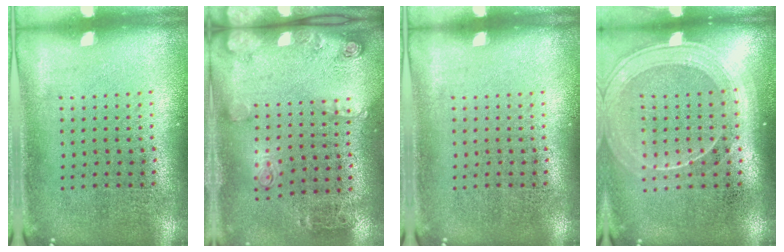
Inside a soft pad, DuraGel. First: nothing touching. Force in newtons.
{"total": 2.0, "press": 1.2, "slide": 1.6}
{"total": 0.0}
{"total": 1.8, "press": 1.7, "slide": 0.8}